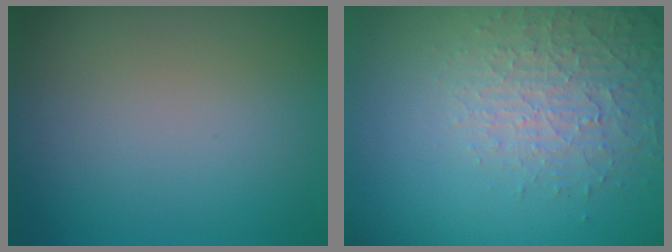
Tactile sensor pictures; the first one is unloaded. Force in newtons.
{"total": 4.1, "press": 4.0, "slide": 0.9}